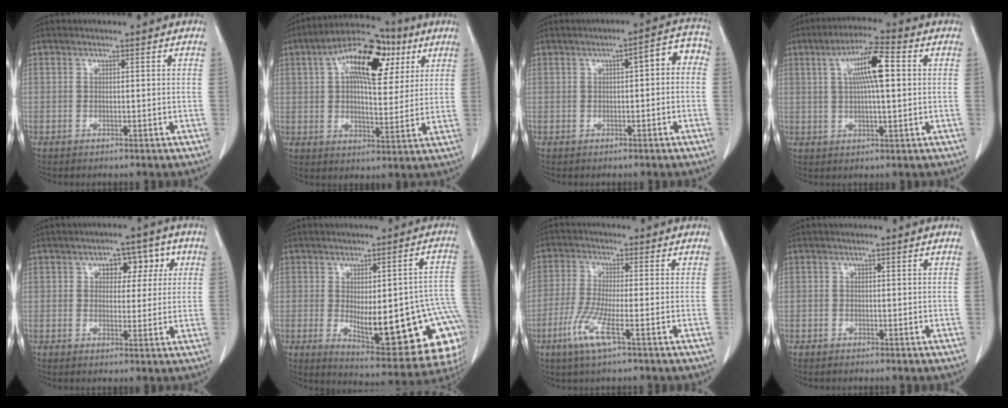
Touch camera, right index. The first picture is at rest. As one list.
[{"total": 16.7, "force": [6.9, 6.9, 13.6], "torque": [-0.224, 0.039, 0.105]}, {"total": 5.2, "force": [0.6, 1.6, 4.9], "torque": [-0.055, 0.032, 0.002]}, {"total": 9.0, "force": [2.1, 1.2, 8.7], "torque": [-0.154, 0.016, 0.034]}, {"total": 5.9, "force": [2.2, 3.6, 4.2], "torque": [-0.042, 0.022, 0.029]}, {"total": 22.1, "force": [-5.0, 7.0, 20.3], "torque": [-0.171, 0.014, -0.042]}, {"total": 6.6, "force": [-3.0, 0.1, 5.9], "torque": [-0.128, -0.017, -0.063]}, {"total": 0.0}]